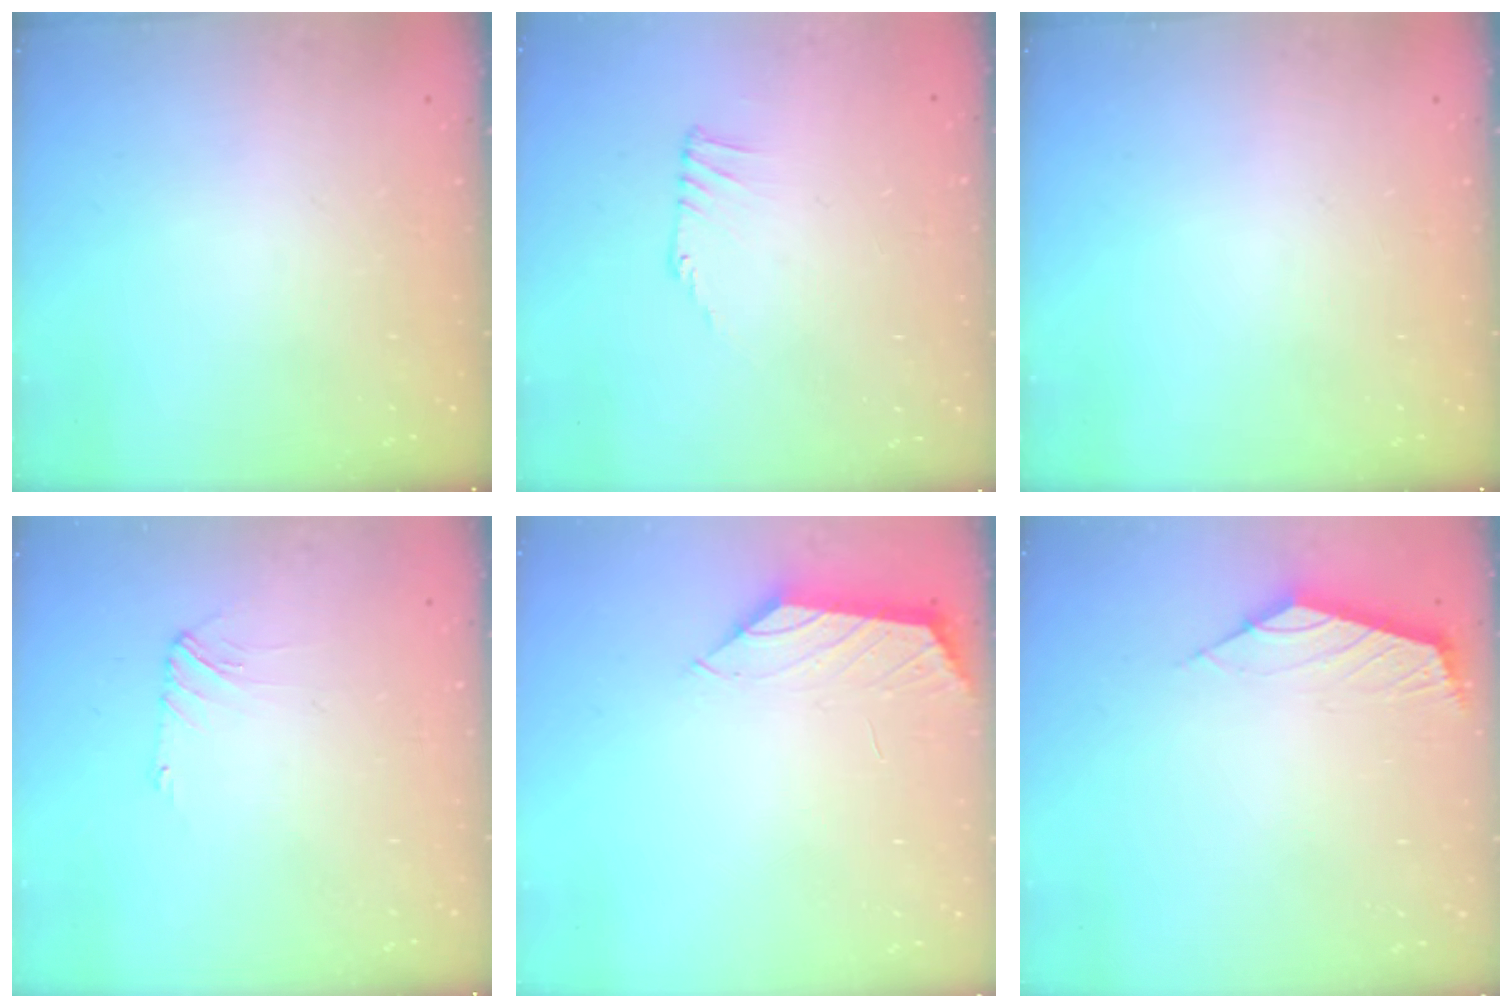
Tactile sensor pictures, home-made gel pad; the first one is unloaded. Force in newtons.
{"total": 0.8, "press": 0.8, "slide": 0.2}
{"total": 0.0}
{"total": 2.8, "press": 2.7, "slide": 0.5}
{"total": 1.1, "press": 1.0, "slide": 0.4}
{"total": 2.6, "press": 2.5, "slide": 0.6}